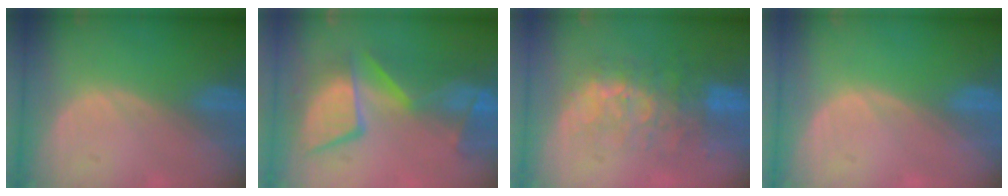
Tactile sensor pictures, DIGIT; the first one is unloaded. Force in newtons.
{"total": 10.8, "press": 10.2, "slide": 3.5}
{"total": 10.1, "press": 8.6, "slide": 5.3}
{"total": 0.0}